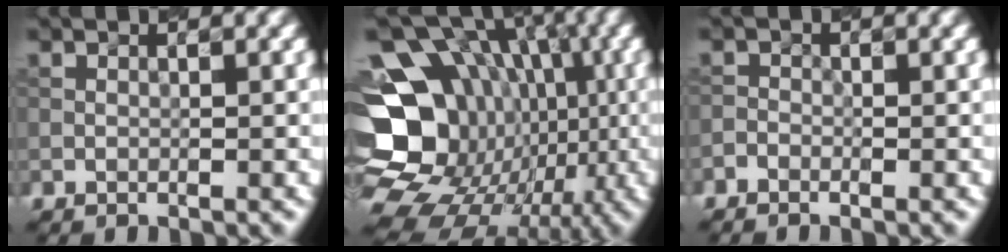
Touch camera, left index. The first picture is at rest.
{"total": 20.1, "force": [-3.6, 17.2, 9.8], "torque": [-0.153, 0.018, -0.078]}
{"total": 0.9, "force": [-0.8, 0.4, 0.2], "torque": [-0.001, 0.001, -0.020]}